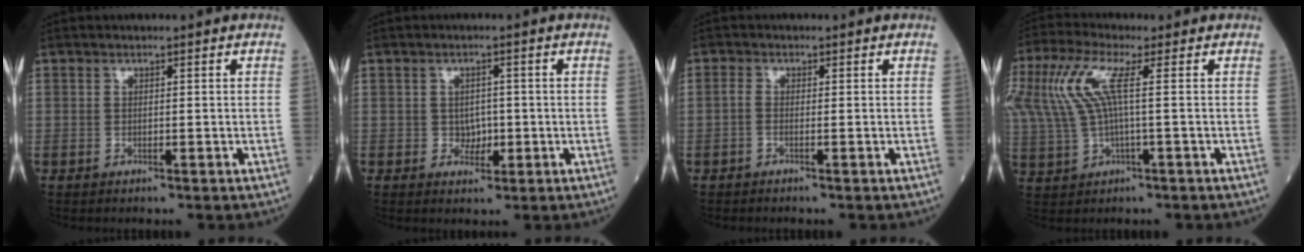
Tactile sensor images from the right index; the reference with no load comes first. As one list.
[{"total": 2.8, "force": [-0.4, 2.2, 1.8], "torque": [-0.018, 0.004, -0.003]}, {"total": 1.0, "force": [-0.4, 0.4, 0.8], "torque": [-0.019, 0.001, -0.009]}, {"total": 13.6, "force": [3.3, 4.2, 12.4], "torque": [-0.312, 0.025, 0.061]}]